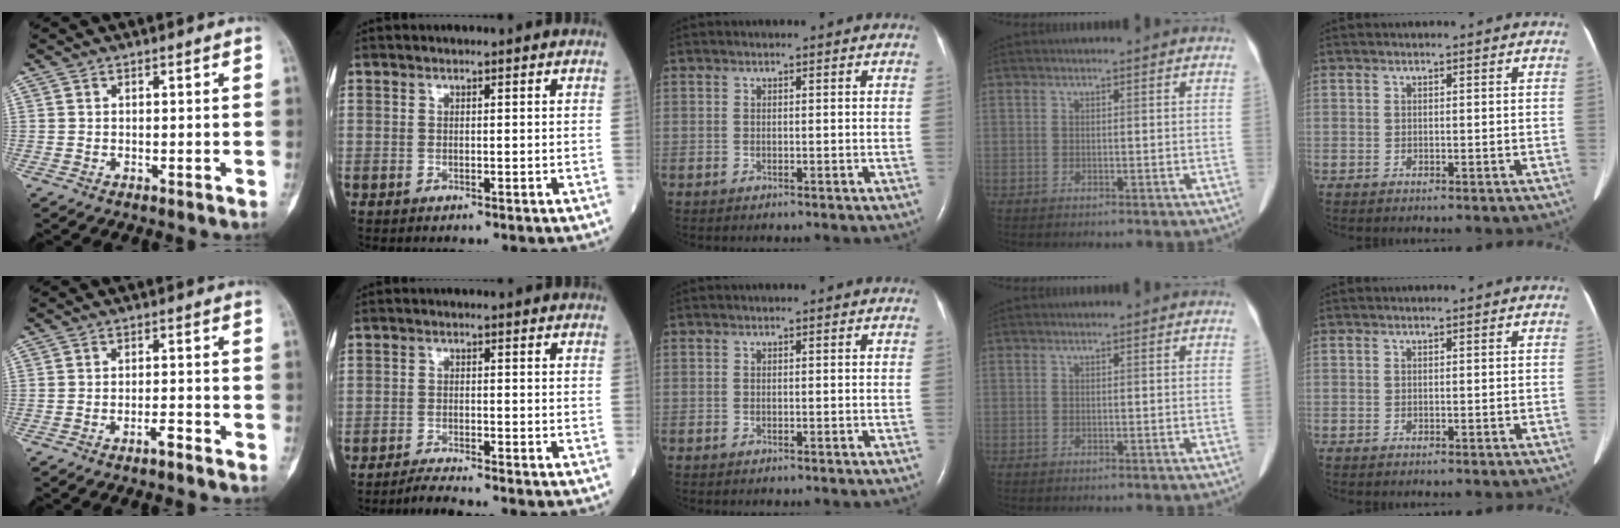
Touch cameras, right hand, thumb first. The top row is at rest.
{"thumb": {"total": 2.1, "force": [-1.6, 0.4, 1.3], "torque": [-0.027, 0.011, -0.029]}, "index": {"total": 3.0, "force": [-2.8, -0.8, 0.6], "torque": [-0.019, -0.014, -0.052]}}